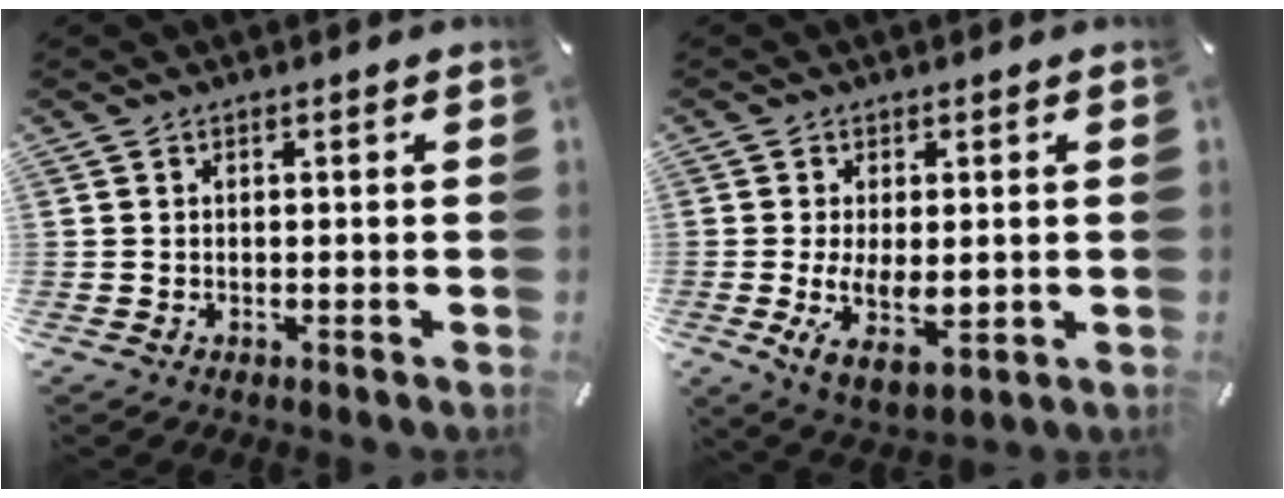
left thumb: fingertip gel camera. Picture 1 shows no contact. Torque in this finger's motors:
{"motor_torque": [0.06, 0.76, 0.98, -0.76, 0.37]}